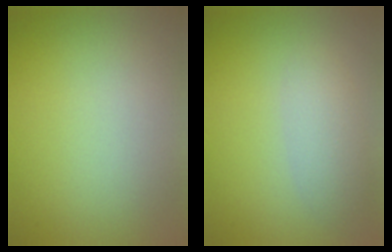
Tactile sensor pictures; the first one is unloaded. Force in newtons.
{"total": 2.5, "press": 2.5, "slide": 0.2}